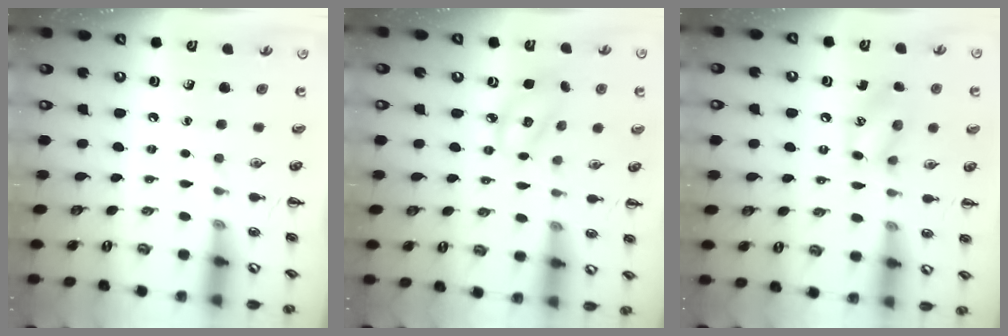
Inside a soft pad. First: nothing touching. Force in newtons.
{"total": 5.5, "press": 5.4, "slide": 1.0}
{"total": 10.3, "press": 10.2, "slide": 1.5}